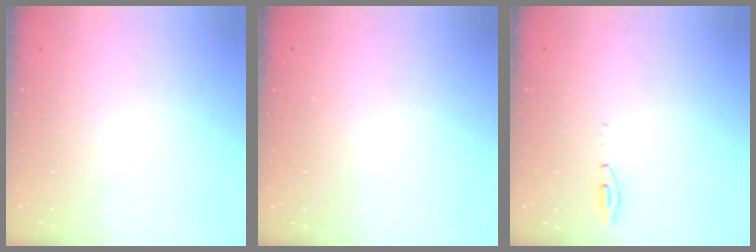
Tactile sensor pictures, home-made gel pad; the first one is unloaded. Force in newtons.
{"total": 2.8, "press": 2.2, "slide": 1.7}
{"total": 4.3, "press": 4.1, "slide": 1.3}